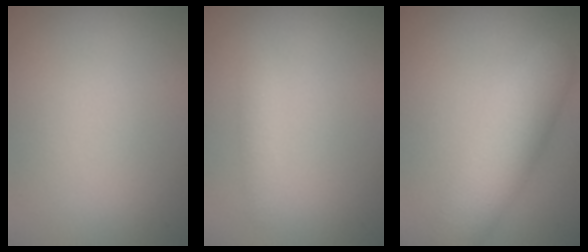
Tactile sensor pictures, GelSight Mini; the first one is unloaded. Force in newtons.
{"total": 1.3, "press": 1.3, "slide": 0.0}
{"total": 5.6, "press": 5.6, "slide": 0.3}